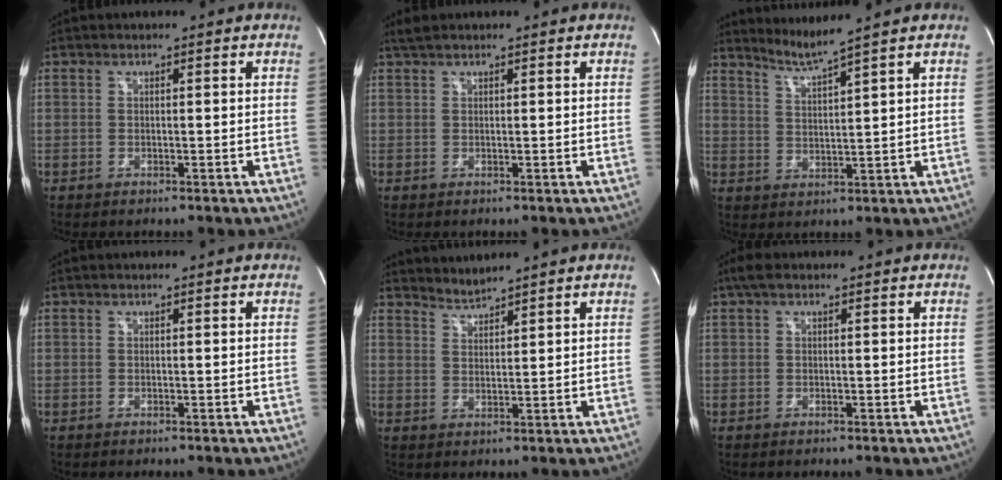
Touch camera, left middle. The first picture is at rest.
{"total": 1.3, "force": [1.2, 0.0, 0.6], "torque": [-0.019, 0.014, 0.028]}
{"total": 4.4, "force": [3.7, -2.2, 0.8], "torque": [-0.026, -0.021, 0.080]}
{"total": 0.0}
{"total": 2.5, "force": [2.4, -0.7, -0.4], "torque": [0.004, -0.003, 0.053]}
{"total": 2.1, "force": [1.3, 0.8, 1.4], "torque": [-0.032, 0.026, 0.025]}